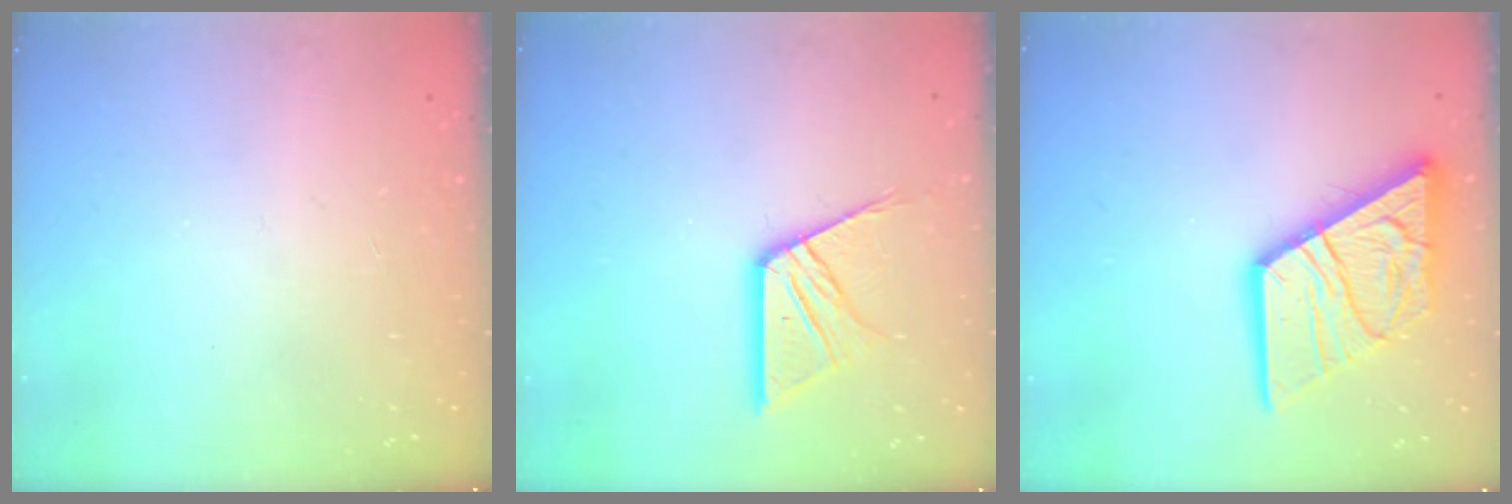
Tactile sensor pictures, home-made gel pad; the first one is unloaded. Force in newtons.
{"total": 13.7, "press": 13.7, "slide": 1.4}
{"total": 19.0, "press": 18.8, "slide": 2.1}